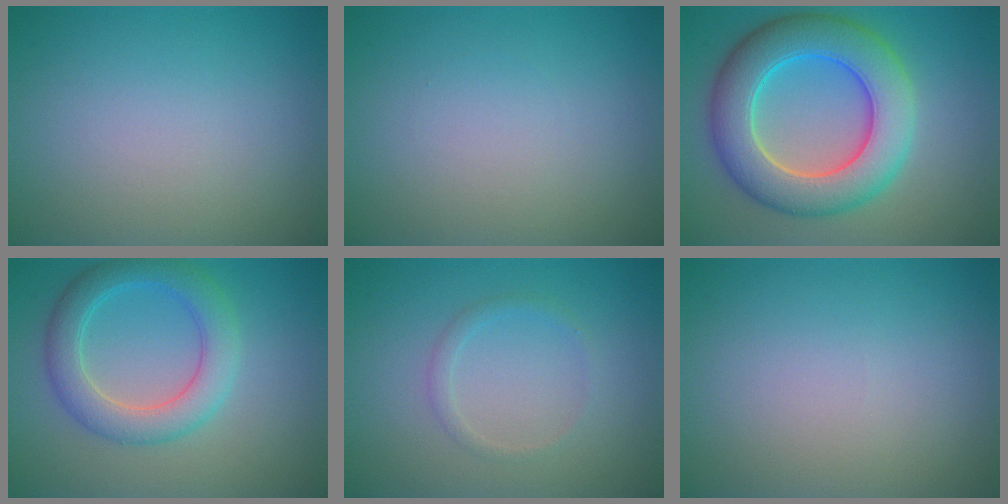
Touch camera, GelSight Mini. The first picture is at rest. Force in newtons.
{"total": 0.0}
{"total": 9.3, "press": 9.3, "slide": 0.5}
{"total": 4.8, "press": 4.8, "slide": 0.1}
{"total": 1.1, "press": 1.1, "slide": 0.0}
{"total": 0.0}